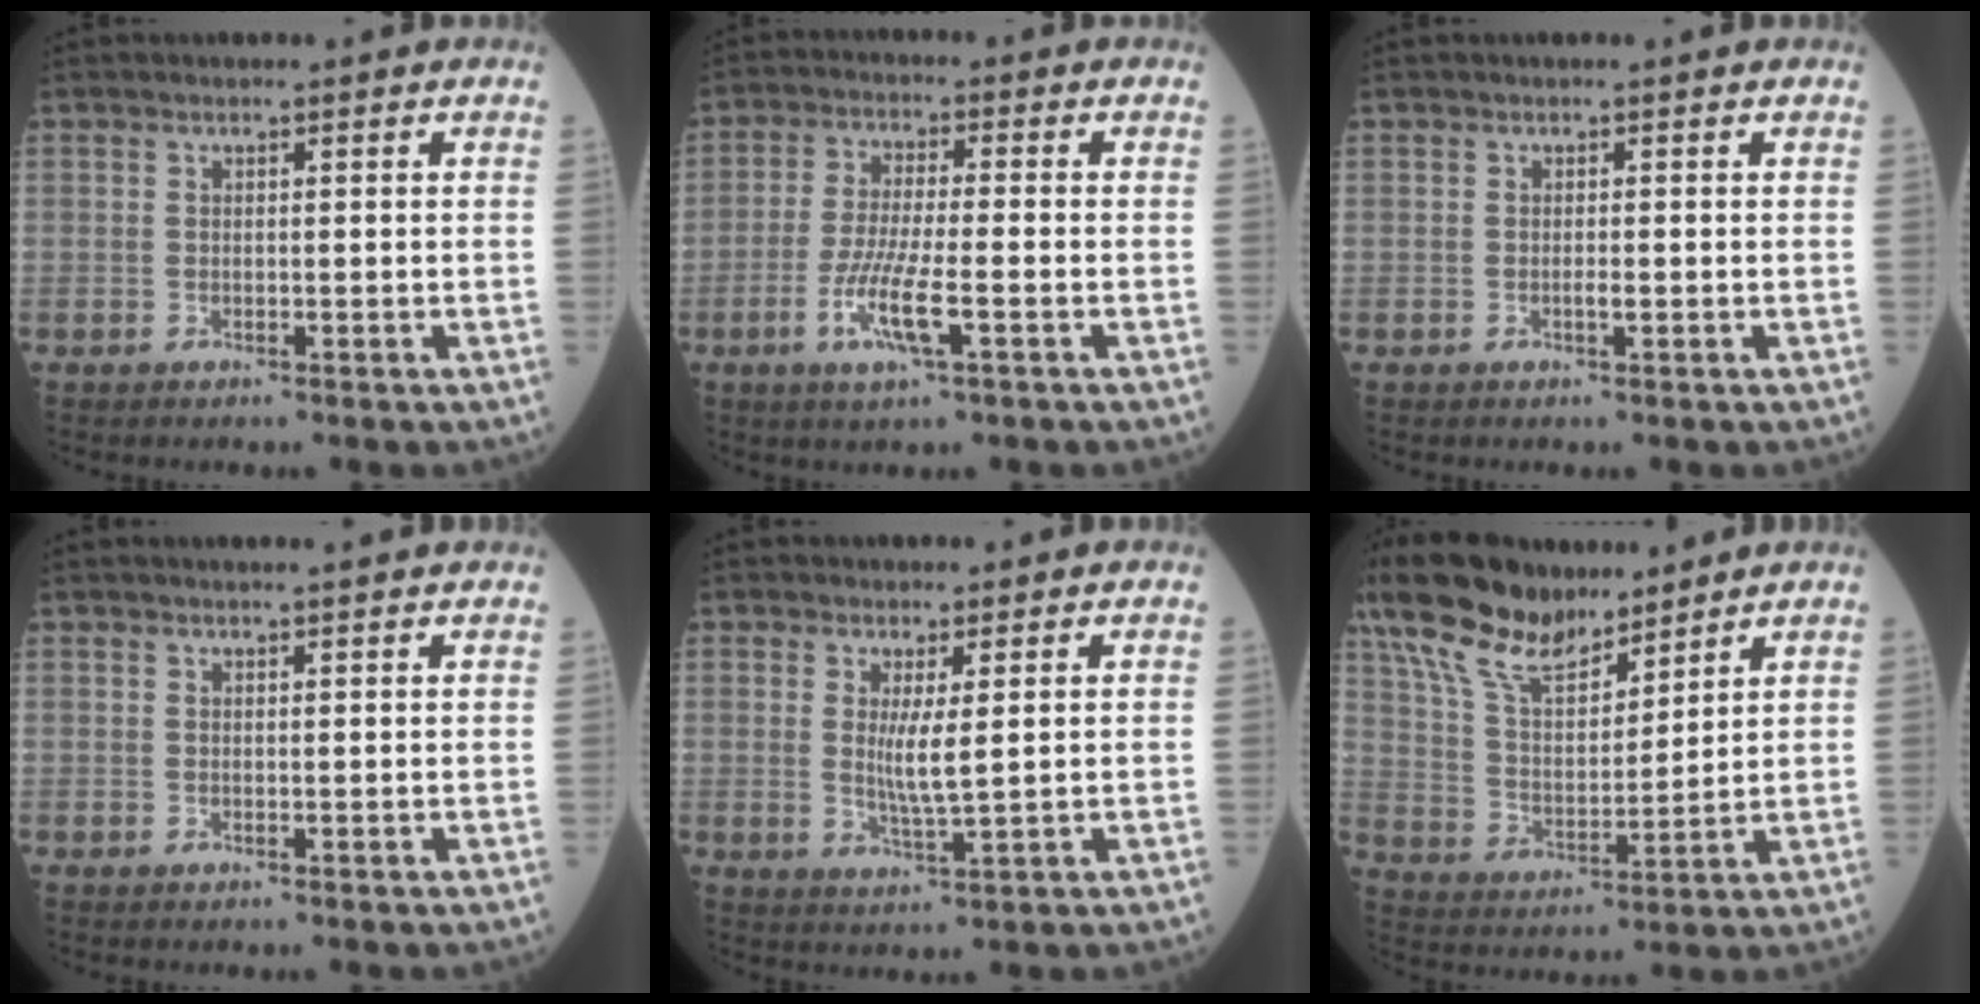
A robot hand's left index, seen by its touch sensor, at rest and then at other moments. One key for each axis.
{"total": 7.7, "fx": -3.1, "fy": 0.7, "fz": 7.0, "tx": -0.146, "ty": -0.013, "tz": -0.059}
{"total": 0.8, "fx": -0.2, "fy": 0.0, "fz": 0.8, "tx": -0.015, "ty": 0.000, "tz": -0.002}
{"total": 3.2, "fx": 2.9, "fy": -0.1, "fz": 1.3, "tx": -0.018, "ty": 0.011, "tz": 0.033}
{"total": 4.0, "fx": 0.7, "fy": 0.1, "fz": 3.9, "tx": -0.079, "ty": -0.013, "tz": 0.018}
{"total": 15.0, "fx": 11.7, "fy": 4.6, "fz": 8.3, "tx": -0.172, "ty": 0.026, "tz": 0.222}